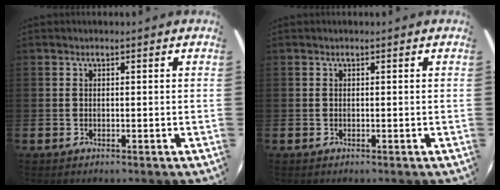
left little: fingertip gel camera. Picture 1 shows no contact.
{"total": 0.0}